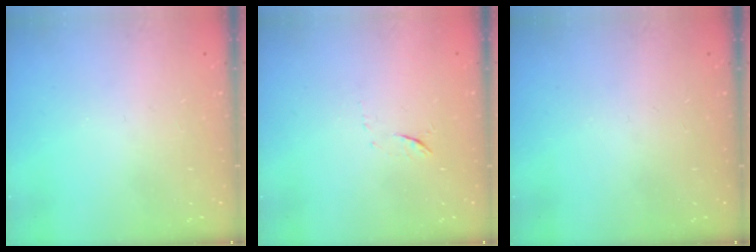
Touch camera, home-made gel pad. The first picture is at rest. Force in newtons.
{"total": 5.0, "press": 4.8, "slide": 1.4}
{"total": 0.0}